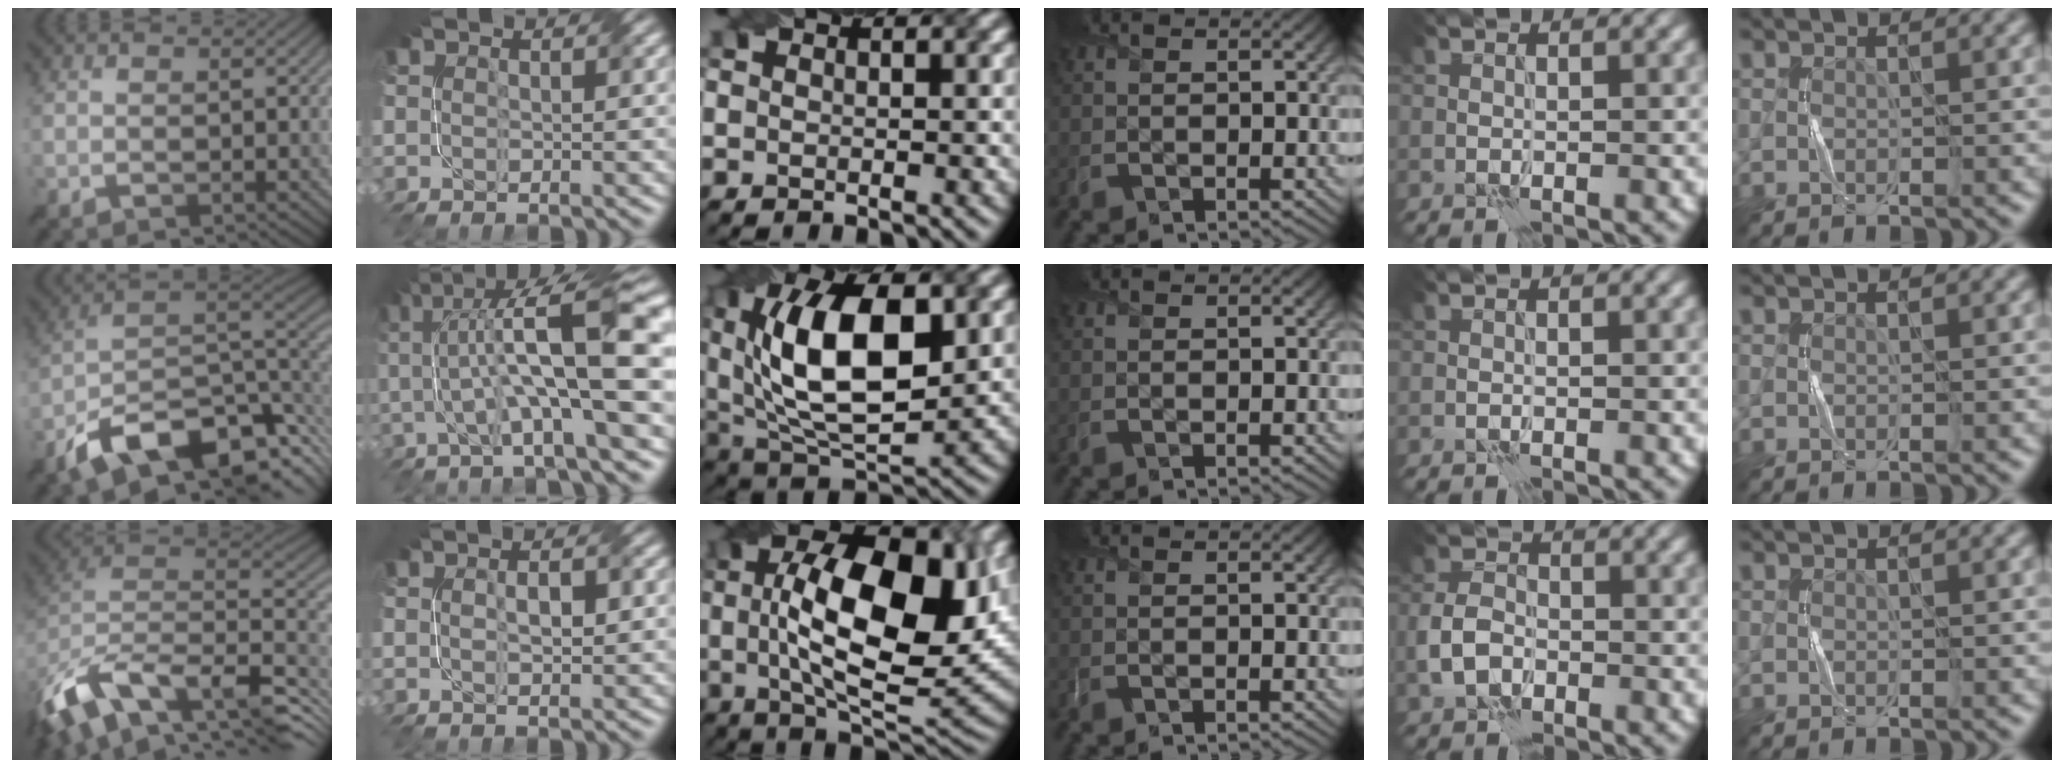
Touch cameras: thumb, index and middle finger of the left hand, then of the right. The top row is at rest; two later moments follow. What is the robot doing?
{"motion": "twist", "object": "screw"}